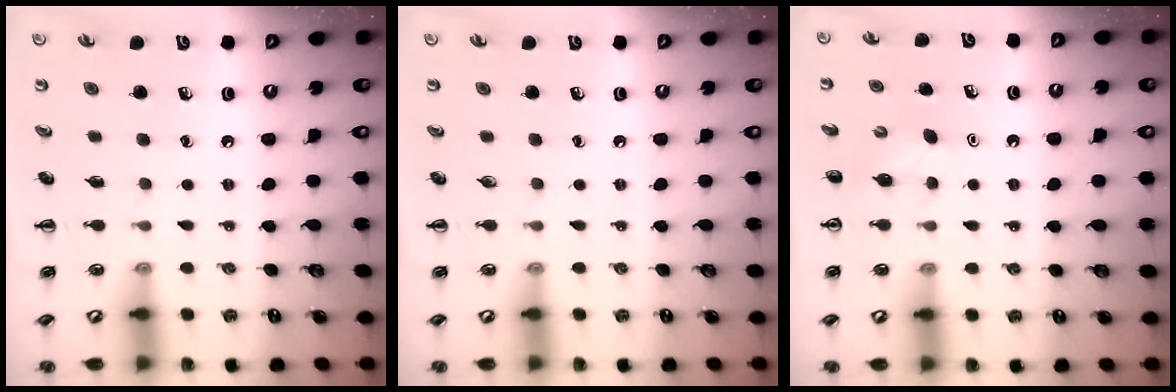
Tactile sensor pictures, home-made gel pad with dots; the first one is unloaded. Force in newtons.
{"total": 0.0}
{"total": 2.7, "press": 2.6, "slide": 0.7}